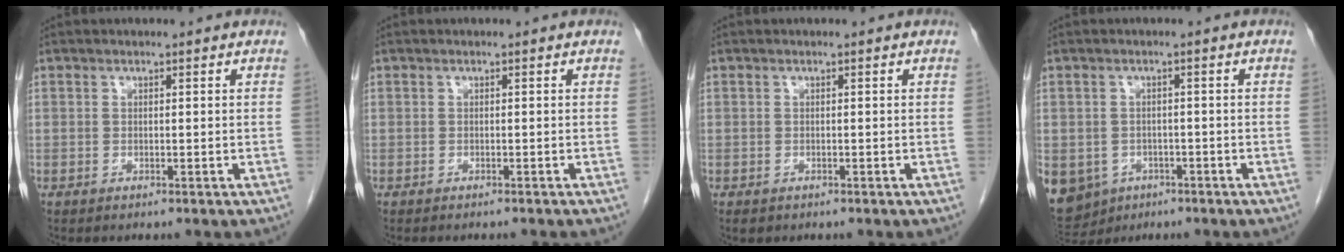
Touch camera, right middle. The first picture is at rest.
{"total": 2.7, "force": [-2.5, 0.2, 1.0], "torque": [-0.013, -0.002, -0.030]}
{"total": 0.9, "force": [-0.5, 0.6, 0.3], "torque": [-0.007, 0.001, -0.004]}
{"total": 12.8, "force": [-6.1, 10.5, 4.2], "torque": [-0.132, -0.003, -0.073]}